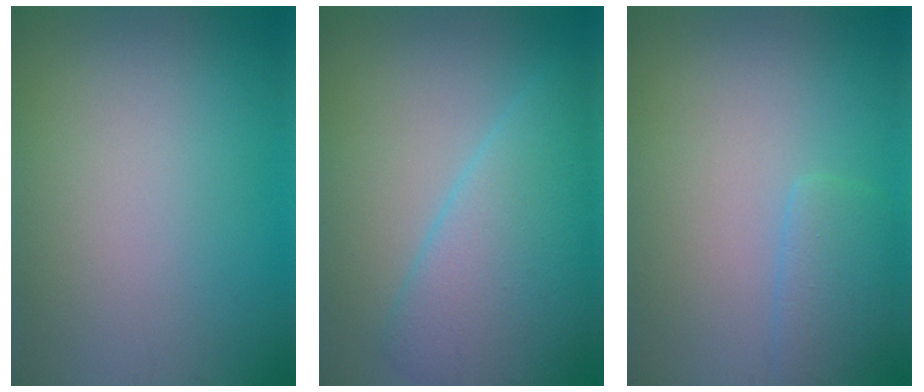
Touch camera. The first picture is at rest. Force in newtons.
{"total": 6.8, "press": 6.8, "slide": 0.2}
{"total": 2.4, "press": 2.3, "slide": 0.2}